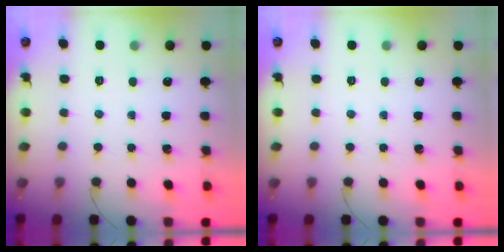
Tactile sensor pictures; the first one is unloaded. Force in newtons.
{"total": 0.0}